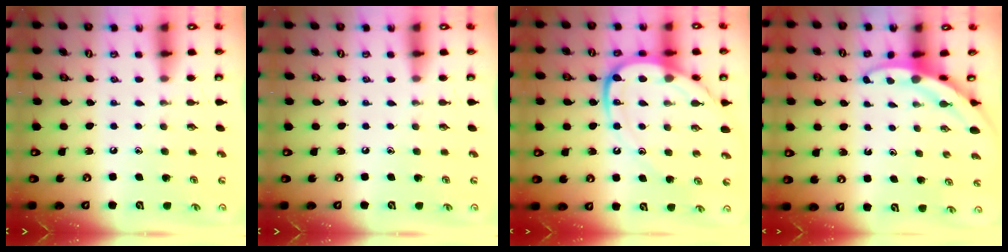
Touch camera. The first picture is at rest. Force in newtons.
{"total": 0.0}
{"total": 15.0, "press": 14.9, "slide": 1.8}
{"total": 3.3, "press": 3.3, "slide": 0.2}